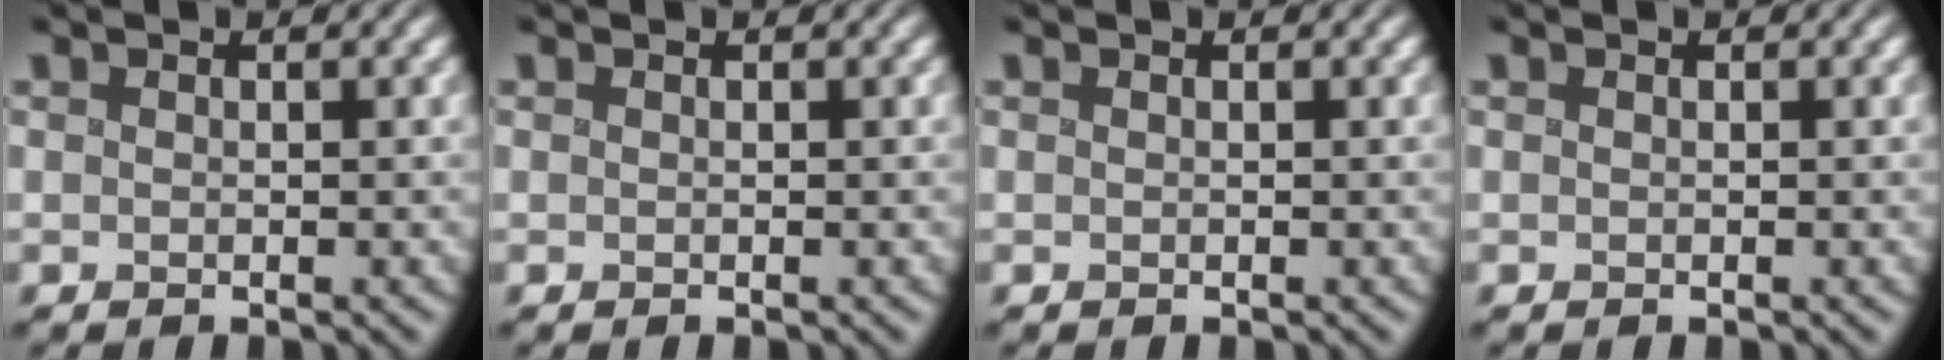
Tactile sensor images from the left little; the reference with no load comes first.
{"total": 0.0}
{"total": 0.0}
{"total": 0.0}